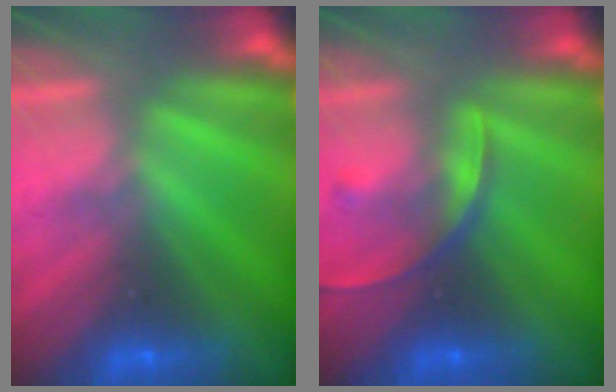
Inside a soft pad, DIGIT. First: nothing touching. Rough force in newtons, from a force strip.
{"total": 2.5}